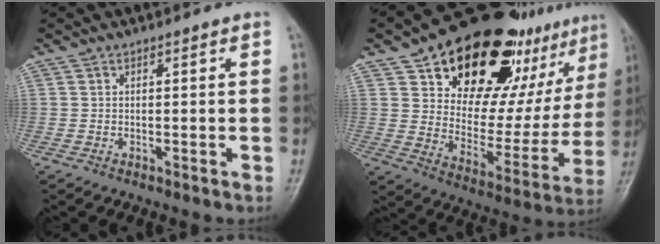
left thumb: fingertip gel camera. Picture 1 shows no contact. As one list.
[{"total": 29.8, "force": [17.3, 15.6, 18.6], "torque": [-0.217, -0.047, 0.261]}]